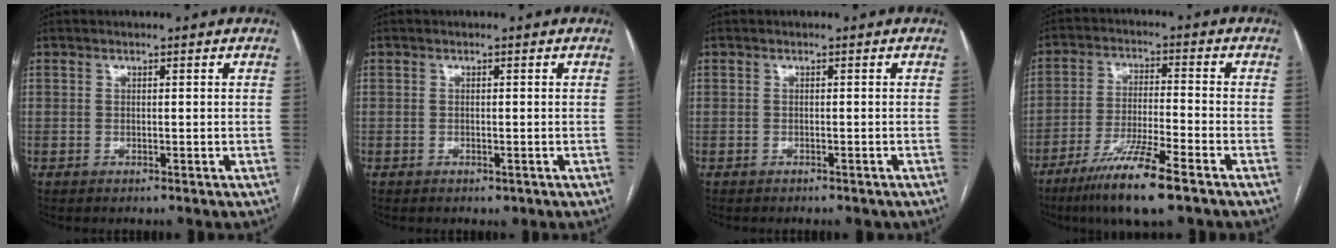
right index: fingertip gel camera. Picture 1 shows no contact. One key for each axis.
{"total": 0.9, "fx": -0.5, "fy": 0.6, "fz": 0.4, "tx": -0.006, "ty": 0.001, "tz": -0.002}
{"total": 2.9, "fx": -2.4, "fy": 1.2, "fz": 1.1, "tx": -0.011, "ty": -0.003, "tz": -0.025}
{"total": 11.1, "fx": -7.3, "fy": 0.4, "fz": 8.4, "tx": -0.163, "ty": -0.029, "tz": -0.131}